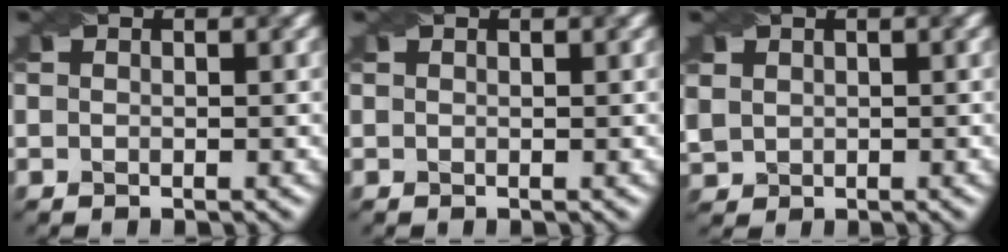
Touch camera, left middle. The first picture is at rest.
{"total": 0.0}
{"total": 1.8, "force": [0.7, 1.6, 0.5], "torque": [-0.016, 0.001, 0.021]}